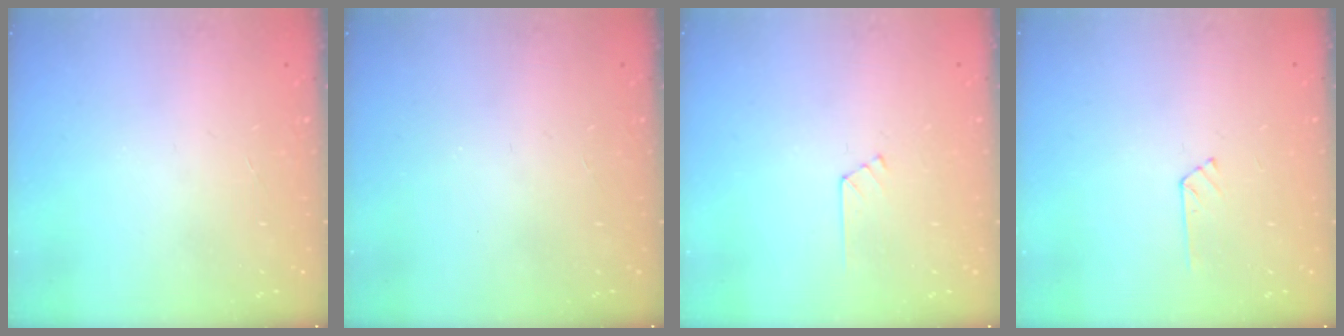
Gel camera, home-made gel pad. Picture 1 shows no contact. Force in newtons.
{"total": 0.0}
{"total": 3.8, "press": 3.8, "slide": 0.3}
{"total": 2.8, "press": 2.8, "slide": 0.3}